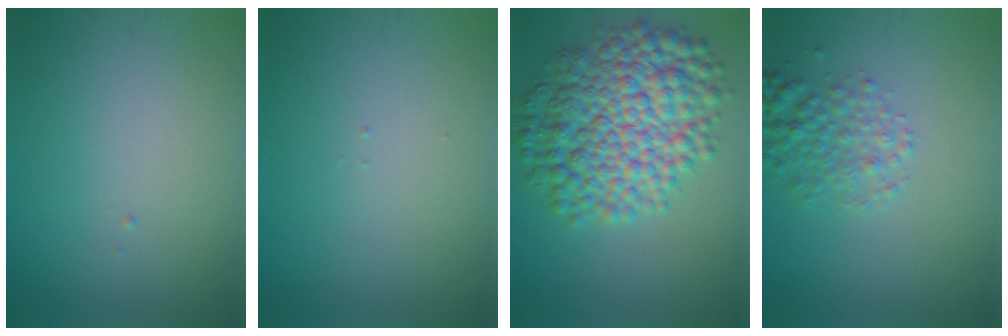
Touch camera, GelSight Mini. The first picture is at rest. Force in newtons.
{"total": 0.0}
{"total": 9.8, "press": 9.8, "slide": 0.1}
{"total": 2.9, "press": 2.9, "slide": 0.2}